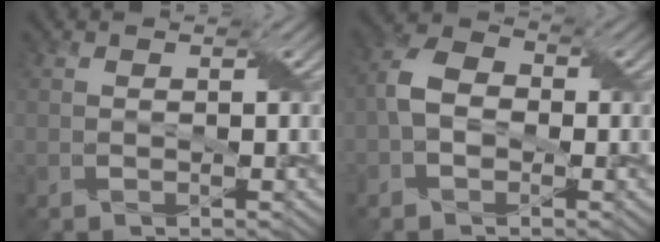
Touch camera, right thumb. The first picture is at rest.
{"total": 4.7, "force": [-0.9, 3.5, 3.0], "torque": [-0.071, 0.009, -0.025]}